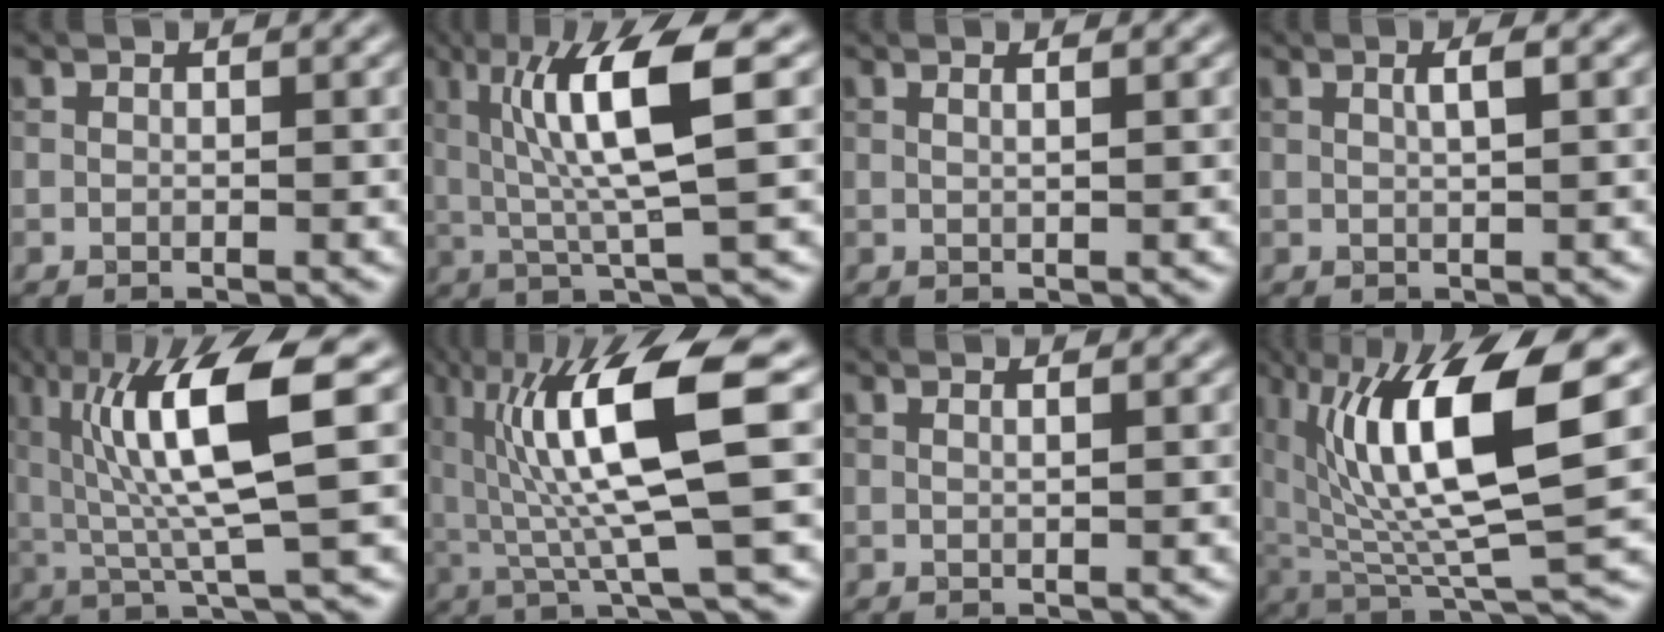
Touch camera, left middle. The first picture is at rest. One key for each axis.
{"total": 7.8, "fx": 1.5, "fy": 1.0, "fz": 7.6, "tx": -0.139, "ty": 0.003, "tz": 0.029}
{"total": 1.4, "fx": 0.7, "fy": 0.5, "fz": 1.1, "tx": -0.004, "ty": -0.002, "tz": -0.003}
{"total": 1.5, "fx": 0.5, "fy": 0.3, "fz": 1.4, "tx": -0.023, "ty": 0.005, "tz": 0.005}
{"total": 9.6, "fx": 2.0, "fy": 1.6, "fz": 9.3, "tx": -0.153, "ty": -0.002, "tz": 0.038}
{"total": 11.1, "fx": 1.9, "fy": 1.9, "fz": 10.7, "tx": -0.179, "ty": 0.003, "tz": 0.039}
{"total": 1.1, "fx": 0.6, "fy": 0.4, "fz": 0.8, "tx": -0.003, "ty": -0.003, "tz": -0.002}
{"total": 12.2, "fx": 2.9, "fy": 3.0, "fz": 11.5, "tx": -0.200, "ty": 0.002, "tz": 0.057}